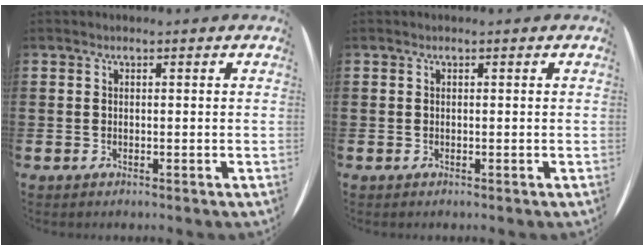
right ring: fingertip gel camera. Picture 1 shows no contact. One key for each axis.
{"total": 0.0}